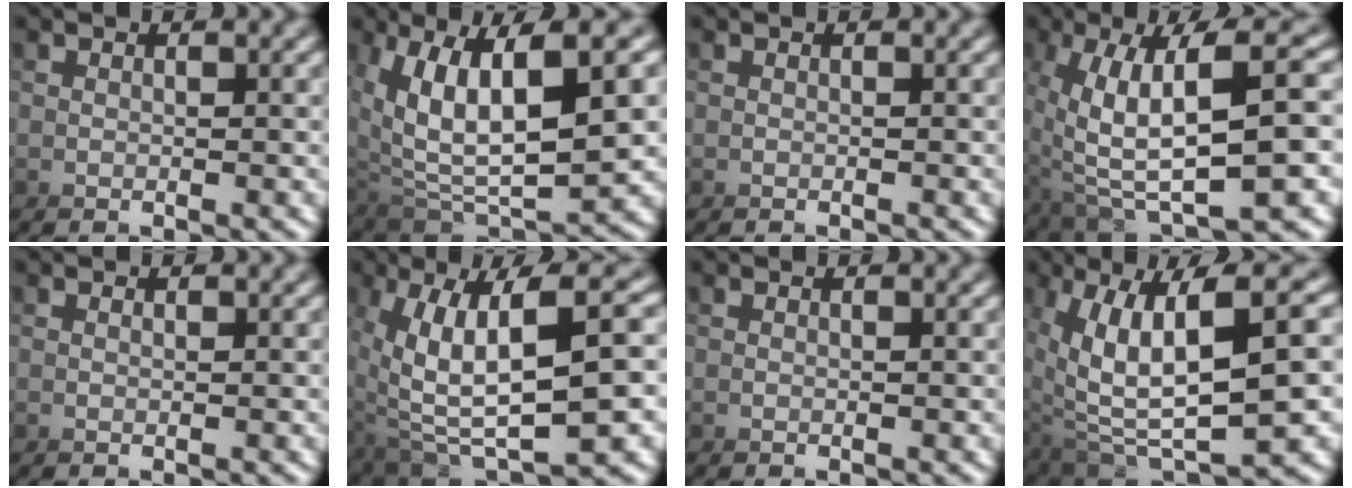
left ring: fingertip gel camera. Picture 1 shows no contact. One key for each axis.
{"total": 6.1, "fx": 2.0, "fy": 2.3, "fz": 5.2, "tx": -0.148, "ty": 0.010, "tz": 0.027}
{"total": 0.7, "fx": -0.1, "fy": -0.6, "fz": -0.4, "tx": 0.005, "ty": 0.004, "tz": -0.004}
{"total": 6.7, "fx": -1.7, "fy": 0.8, "fz": 6.4, "tx": -0.130, "ty": -0.004, "tz": -0.015}
{"total": 0.0}
{"total": 6.9, "fx": -1.0, "fy": 2.1, "fz": 6.5, "tx": -0.142, "ty": -0.007, "tz": -0.007}
{"total": 0.0}
{"total": 7.4, "fx": 0.2, "fy": 2.9, "fz": 6.8, "tx": -0.157, "ty": 0.001, "tz": 0.007}